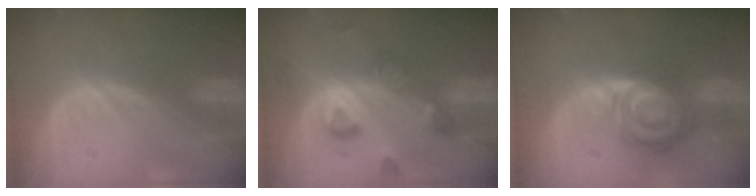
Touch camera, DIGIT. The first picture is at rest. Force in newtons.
{"total": 7.4, "press": 7.3, "slide": 1.2}
{"total": 8.0, "press": 7.1, "slide": 3.6}